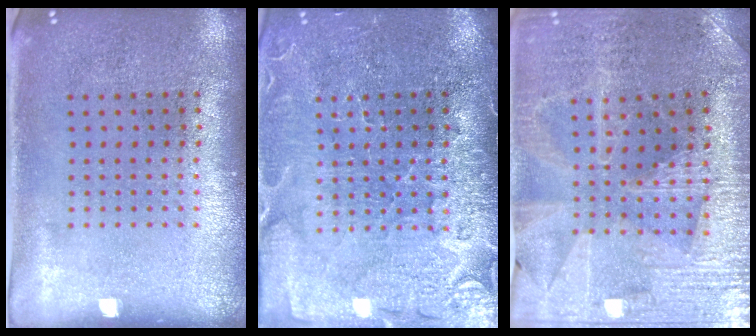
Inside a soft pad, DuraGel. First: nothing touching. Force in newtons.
{"total": 3.6, "press": 3.4, "slide": 1.2}
{"total": 3.0, "press": 2.9, "slide": 0.4}